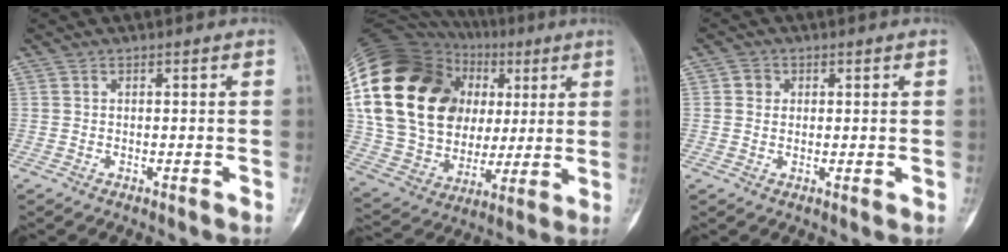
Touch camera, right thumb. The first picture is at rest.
{"total": 32.4, "force": [7.8, 23.9, 20.5], "torque": [-0.356, 0.049, 0.151]}
{"total": 2.4, "force": [0.6, 2.2, 0.8], "torque": [0.002, 0.002, 0.005]}